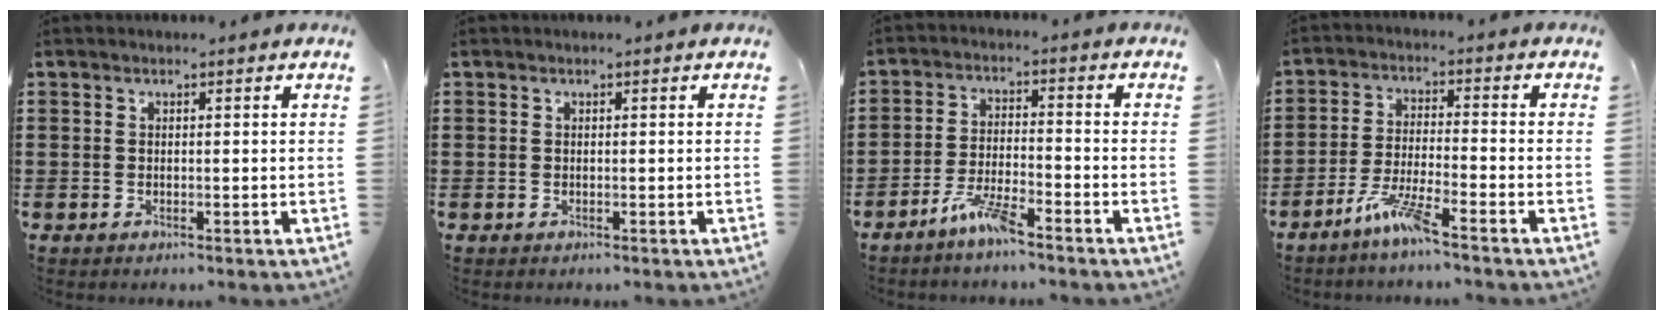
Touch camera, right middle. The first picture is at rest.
{"total": 0.0}
{"total": 5.3, "force": [-4.2, 0.6, 3.2], "torque": [-0.080, -0.004, -0.083]}
{"total": 6.0, "force": [-4.4, 0.2, 4.1], "torque": [-0.092, -0.009, -0.084]}